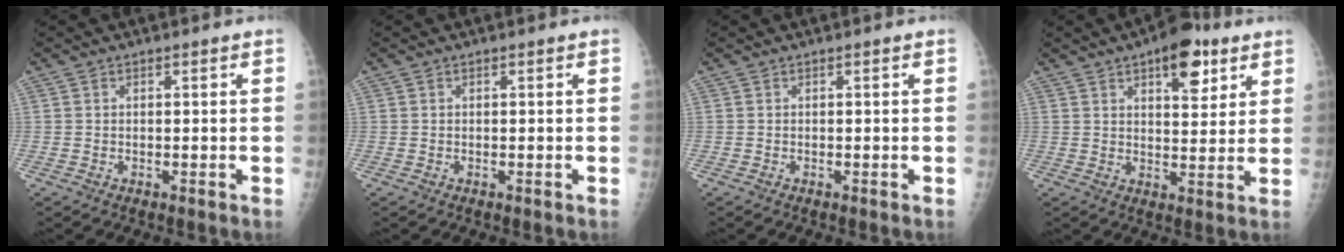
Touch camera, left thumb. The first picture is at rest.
{"total": 0.0}
{"total": 0.0}
{"total": 10.5, "force": [5.7, 4.9, 7.4], "torque": [-0.075, -0.022, 0.078]}